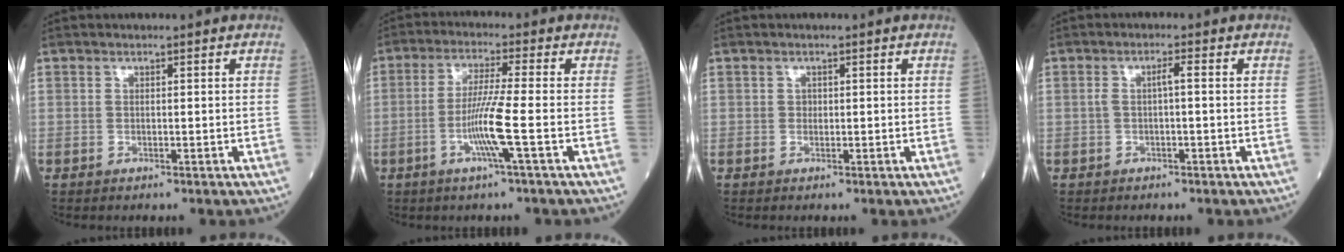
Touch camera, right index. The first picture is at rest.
{"total": 7.3, "force": [-2.2, -1.1, 6.8], "torque": [-0.134, -0.009, -0.048]}
{"total": 0.6, "force": [0.0, 0.5, 0.2], "torque": [0.000, 0.002, -0.001]}
{"total": 1.9, "force": [-0.1, 0.2, 1.9], "torque": [-0.034, 0.006, -0.002]}